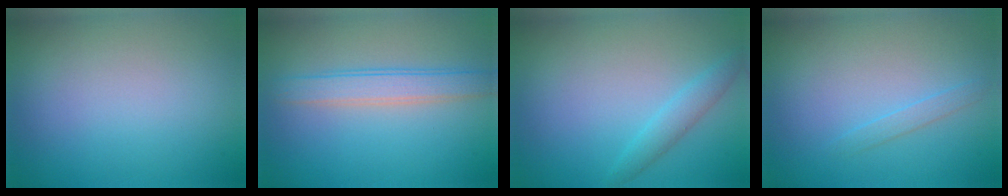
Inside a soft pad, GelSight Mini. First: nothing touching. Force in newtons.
{"total": 3.0, "press": 3.0, "slide": 0.1}
{"total": 1.8, "press": 1.8, "slide": 0.1}
{"total": 0.9, "press": 0.9, "slide": 0.1}